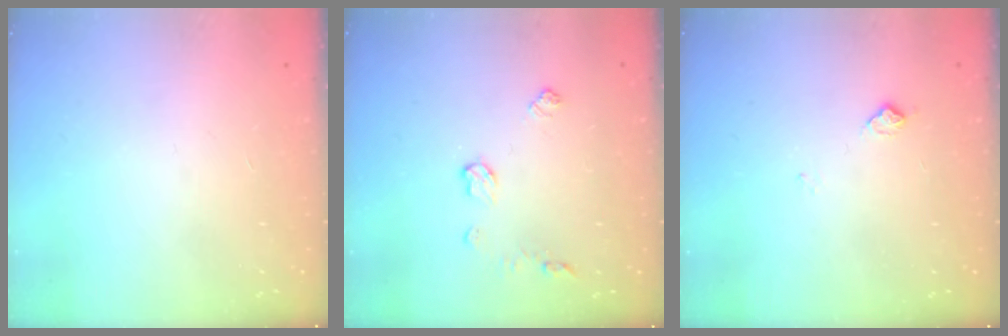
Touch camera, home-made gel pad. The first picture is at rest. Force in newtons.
{"total": 7.2, "press": 7.2, "slide": 0.7}
{"total": 5.6, "press": 5.5, "slide": 0.8}